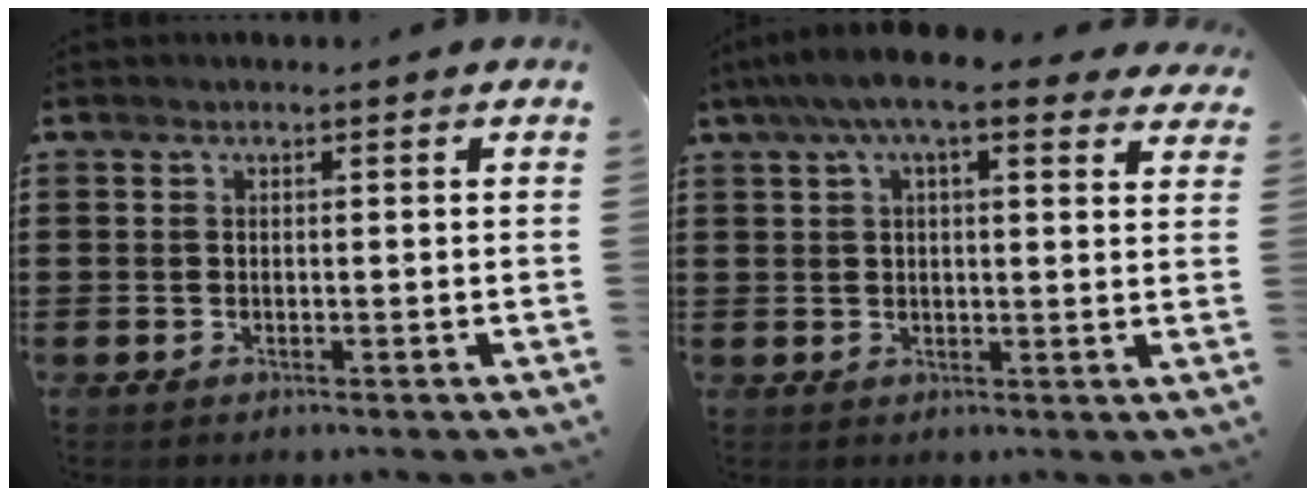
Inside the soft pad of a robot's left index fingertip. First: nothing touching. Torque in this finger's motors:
{"motor_torque": [2.14, 0.00, 1.05, 0.21]}